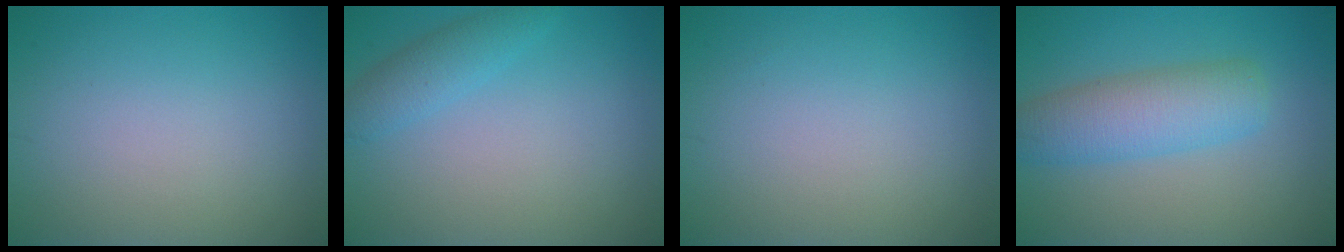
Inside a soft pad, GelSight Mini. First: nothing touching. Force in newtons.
{"total": 2.3, "press": 2.3, "slide": 0.1}
{"total": 0.0}
{"total": 5.1, "press": 5.1, "slide": 0.2}